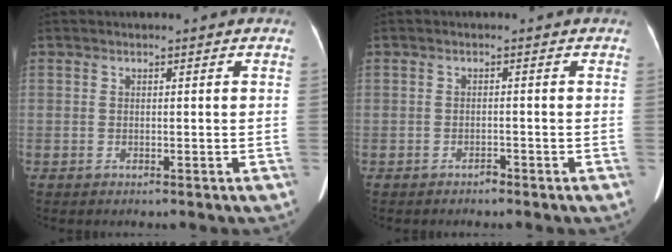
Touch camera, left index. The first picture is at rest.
{"total": 0.7, "force": [-0.7, 0.2, 0.1], "torque": [-0.003, 0.000, -0.012]}